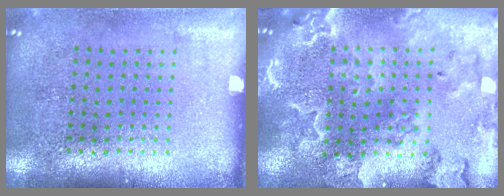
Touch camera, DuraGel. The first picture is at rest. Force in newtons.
{"total": 3.3, "press": 2.9, "slide": 1.5}